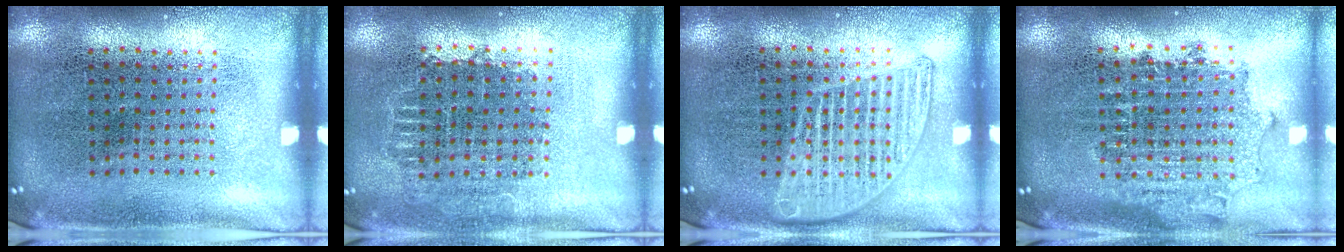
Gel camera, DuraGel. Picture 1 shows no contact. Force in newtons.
{"total": 0.7, "press": 0.7, "slide": 0.1}
{"total": 2.4, "press": 2.3, "slide": 0.3}
{"total": 1.7, "press": 1.4, "slide": 1.0}